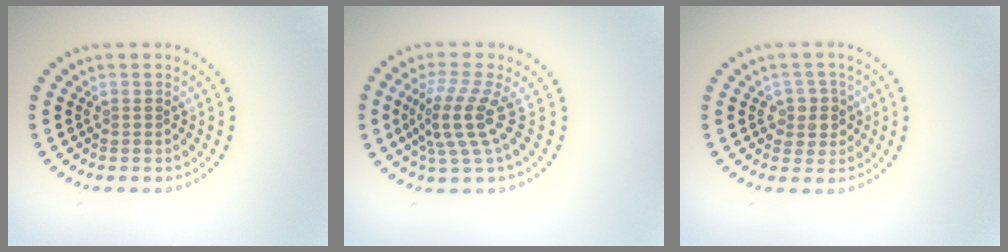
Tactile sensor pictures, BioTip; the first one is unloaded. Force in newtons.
{"total": 4.0, "press": 2.8, "slide": 2.8}
{"total": 2.2, "press": 2.1, "slide": 0.8}